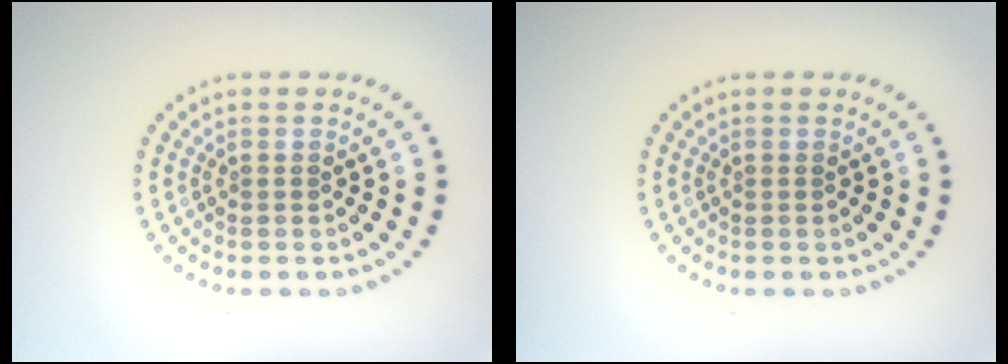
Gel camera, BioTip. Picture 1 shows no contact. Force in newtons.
{"total": 0.0}